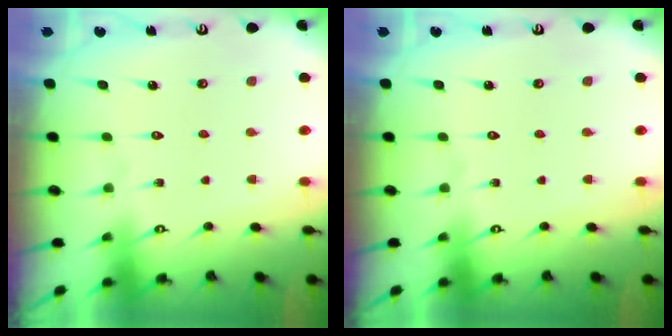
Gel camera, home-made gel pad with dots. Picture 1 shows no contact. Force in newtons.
{"total": 0.0}